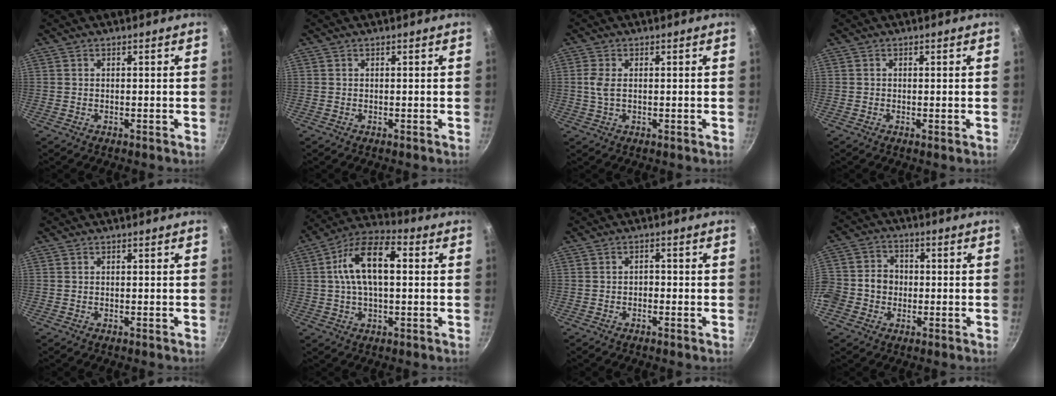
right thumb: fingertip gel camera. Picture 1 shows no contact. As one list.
[{"total": 0.0}, {"total": 3.2, "force": [0.2, 1.7, 2.7], "torque": [-0.071, 0.003, 0.005]}, {"total": 0.6, "force": [-0.1, 0.1, 0.5], "torque": [-0.013, -0.003, -0.003]}, {"total": 0.0}, {"total": 13.7, "force": [2.1, 6.8, 11.7], "torque": [-0.213, 0.028, 0.030]}, {"total": 1.5, "force": [-0.6, 1.1, 0.8], "torque": [-0.003, 0.008, -0.015]}, {"total": 11.9, "force": [-1.8, 10.3, 5.8], "torque": [-0.110, 0.034, -0.032]}]